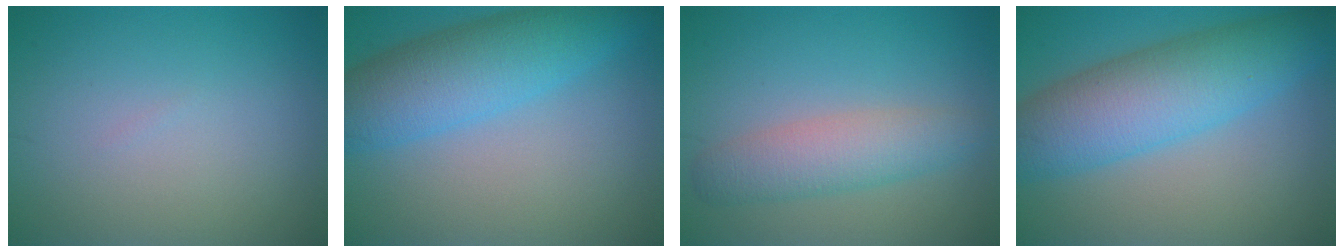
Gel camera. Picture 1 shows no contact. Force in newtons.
{"total": 7.2, "press": 7.2, "slide": 0.3}
{"total": 4.0, "press": 4.0, "slide": 0.1}
{"total": 8.6, "press": 8.6, "slide": 0.2}